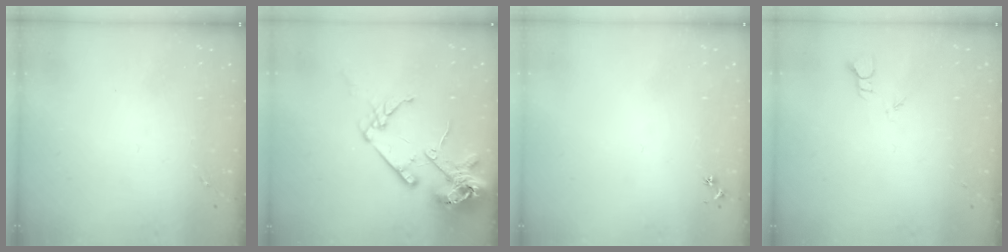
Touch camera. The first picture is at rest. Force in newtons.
{"total": 17.6, "press": 17.4, "slide": 2.3}
{"total": 3.0, "press": 2.9, "slide": 0.3}
{"total": 2.4, "press": 2.4, "slide": 0.2}